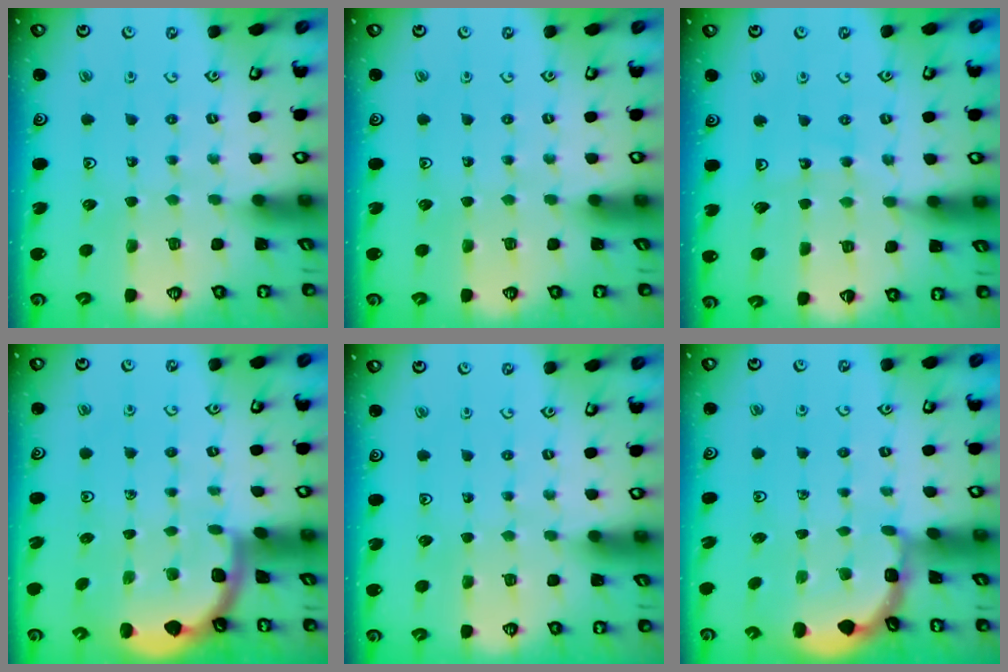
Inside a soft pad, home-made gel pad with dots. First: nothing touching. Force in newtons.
{"total": 0.0}
{"total": 9.6, "press": 9.6, "slide": 1.2}
{"total": 1.9, "press": 1.9, "slide": 0.0}
{"total": 0.0}
{"total": 2.1, "press": 2.1, "slide": 0.1}